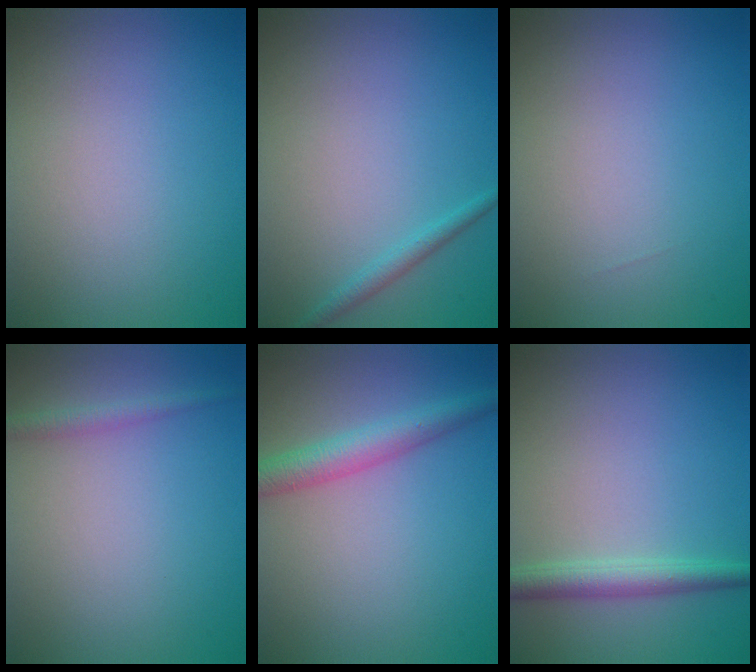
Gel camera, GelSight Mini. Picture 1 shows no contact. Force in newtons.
{"total": 1.2, "press": 1.2, "slide": 0.0}
{"total": 0.0}
{"total": 1.2, "press": 1.2, "slide": 0.1}
{"total": 3.5, "press": 3.5, "slide": 0.1}
{"total": 2.7, "press": 2.7, "slide": 0.1}